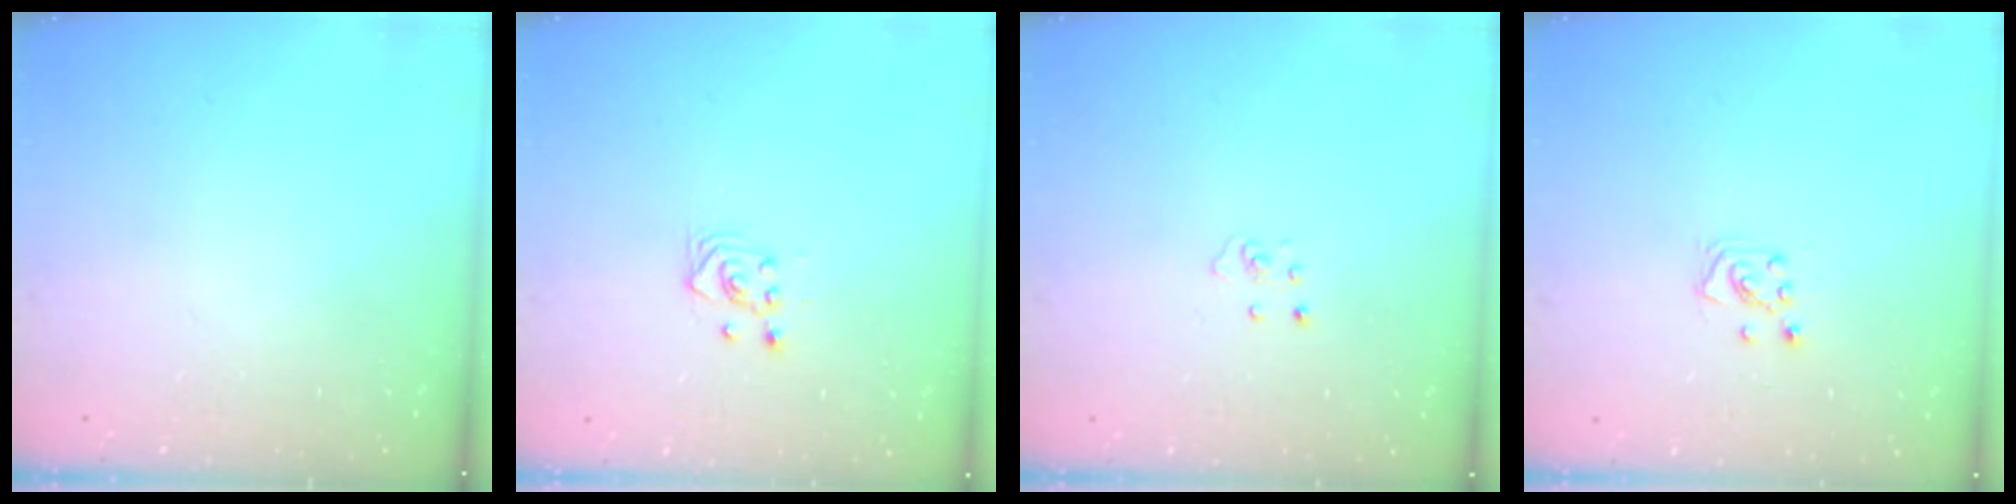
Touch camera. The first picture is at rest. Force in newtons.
{"total": 3.5, "press": 3.1, "slide": 1.6}
{"total": 2.8, "press": 2.7, "slide": 0.3}
{"total": 4.9, "press": 4.9, "slide": 0.5}